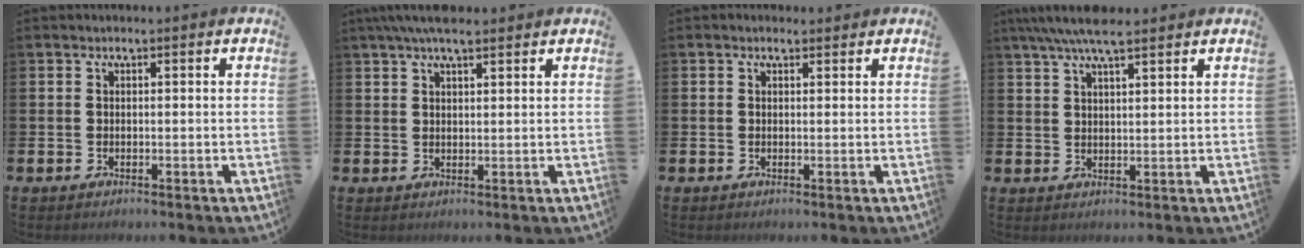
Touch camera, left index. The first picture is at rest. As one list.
[{"total": 4.9, "force": [4.0, 1.2, 2.6], "torque": [-0.051, -0.009, 0.070]}, {"total": 0.8, "force": [0.5, 0.4, 0.4], "torque": [0.001, 0.003, 0.007]}, {"total": 5.8, "force": [4.8, 1.2, 3.0], "torque": [-0.061, -0.013, 0.085]}]